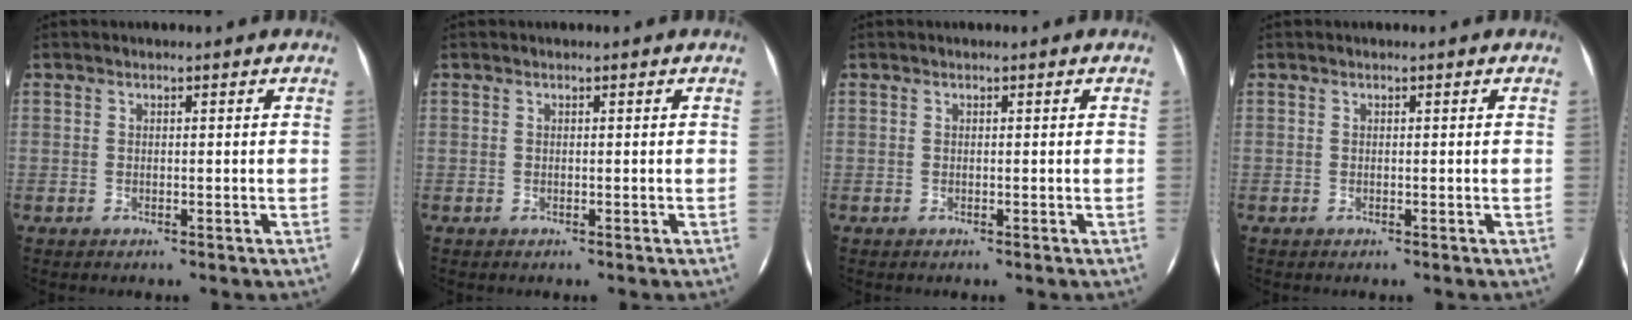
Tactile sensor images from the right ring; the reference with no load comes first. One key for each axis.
{"total": 0.0}
{"total": 0.0}
{"total": 0.0}